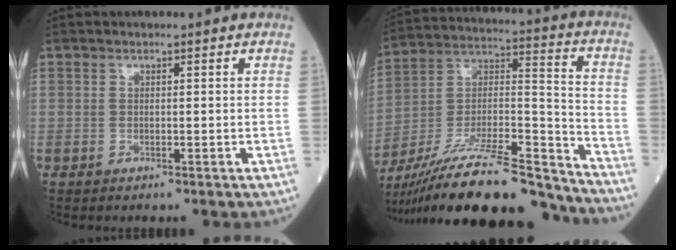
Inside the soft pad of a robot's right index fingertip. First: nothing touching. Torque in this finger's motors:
{"motor_torque": [1.07, -1.07, 0.44, 0.21]}